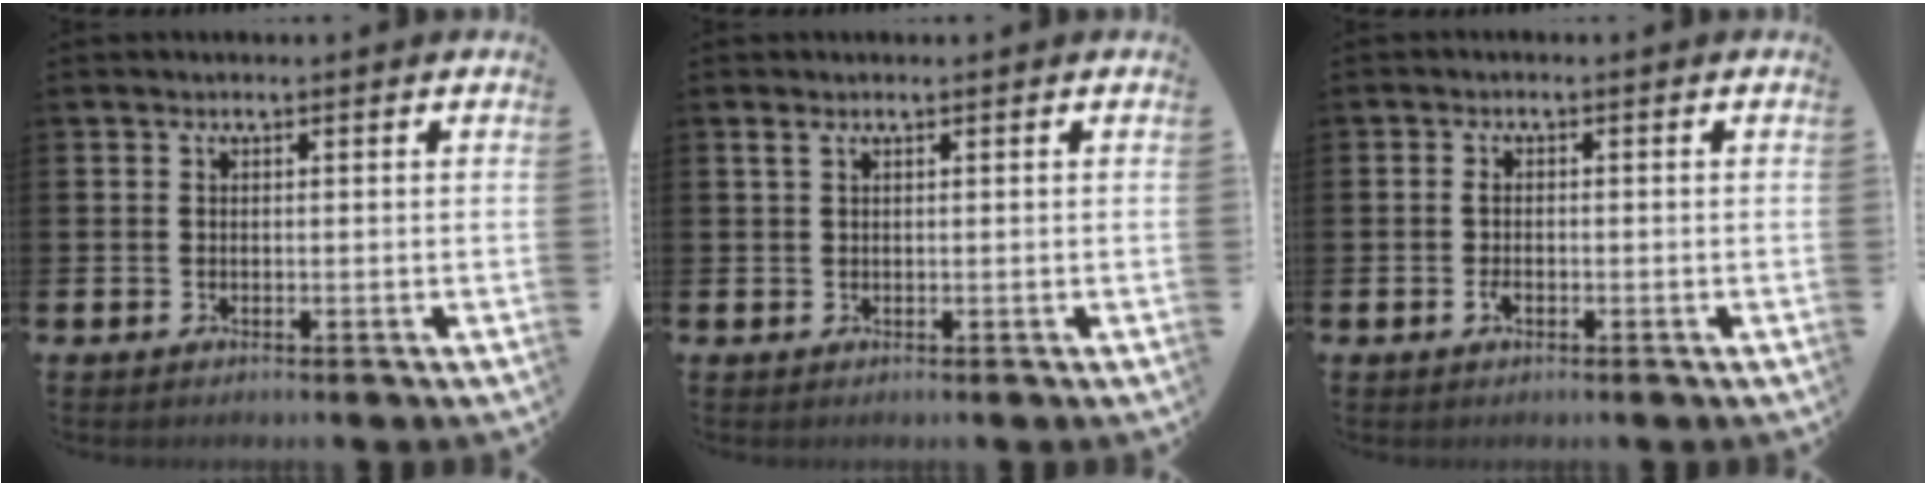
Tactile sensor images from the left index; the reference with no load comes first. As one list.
[{"total": 0.9, "force": [0.5, 0.3, 0.7], "torque": [-0.009, 0.002, 0.006]}, {"total": 1.6, "force": [-0.4, 0.9, 1.3], "torque": [-0.018, -0.001, -0.010]}]